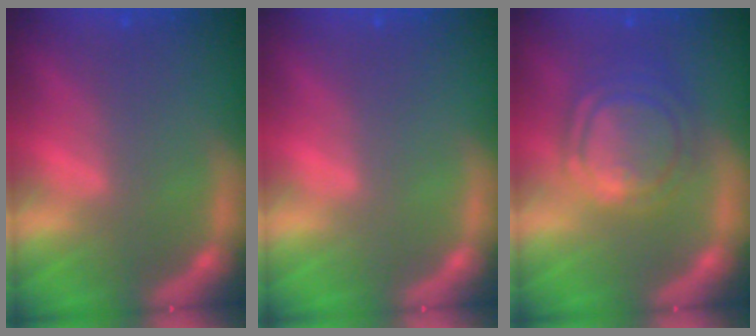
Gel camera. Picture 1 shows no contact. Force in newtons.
{"total": 0.0}
{"total": 7.0}